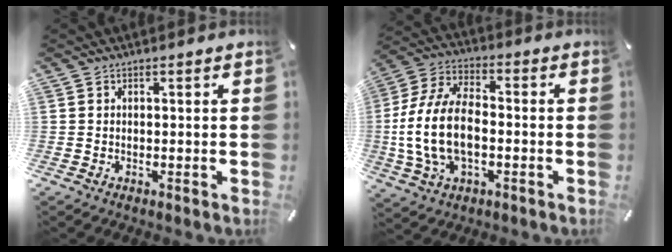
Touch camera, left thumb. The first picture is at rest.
{"total": 15.0, "force": [-2.6, 9.4, 11.4], "torque": [-0.253, 0.005, -0.048]}